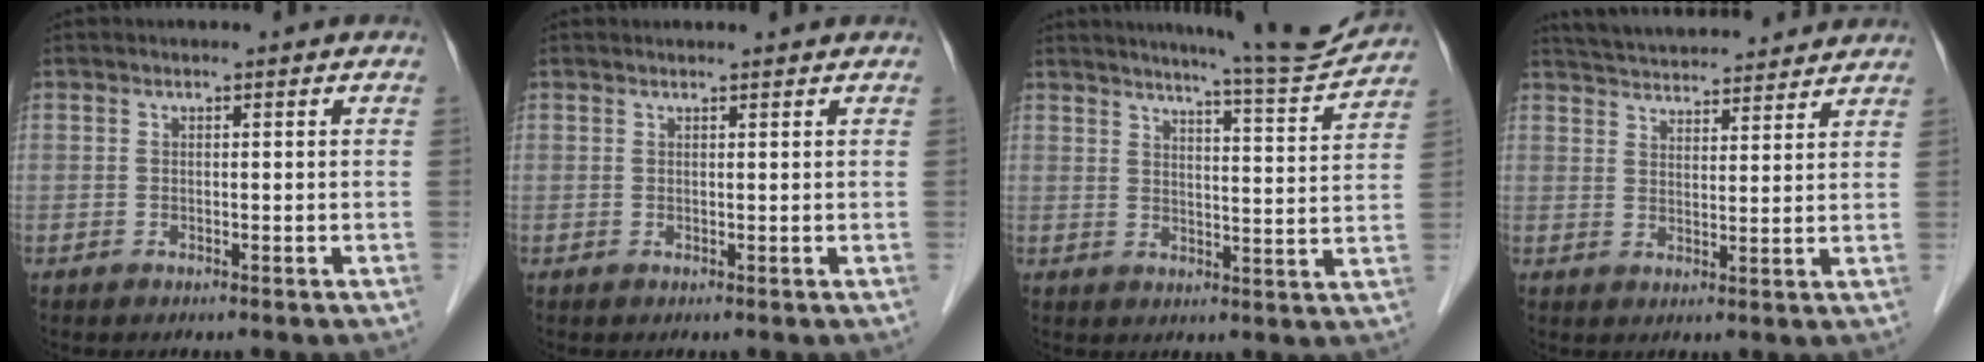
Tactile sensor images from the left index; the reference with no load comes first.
{"total": 1.7, "force": [1.7, 0.0, 0.3], "torque": [-0.008, 0.011, 0.023]}
{"total": 10.6, "force": [10.1, -0.9, 3.1], "torque": [-0.050, -0.024, 0.129]}
{"total": 15.0, "force": [14.2, 2.3, 4.5], "torque": [-0.072, 0.034, 0.207]}